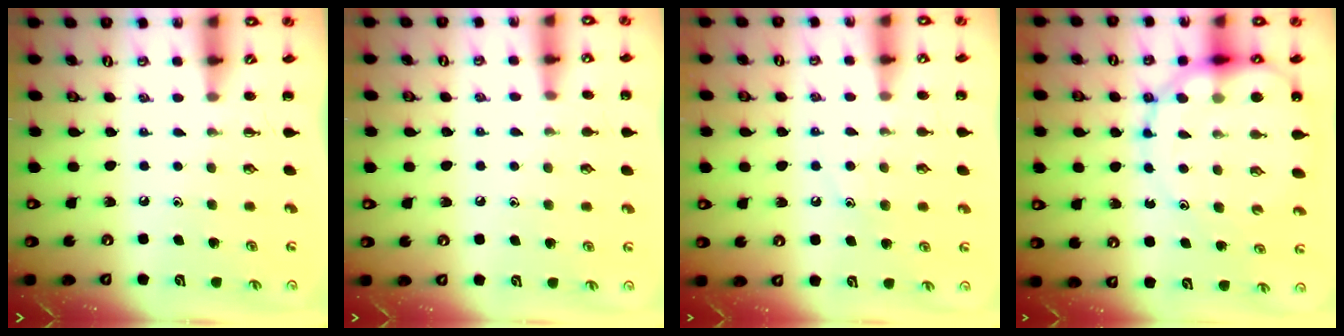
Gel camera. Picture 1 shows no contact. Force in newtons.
{"total": 5.1, "press": 4.8, "slide": 1.7}
{"total": 7.4, "press": 7.3, "slide": 1.3}
{"total": 16.2, "press": 15.6, "slide": 4.3}